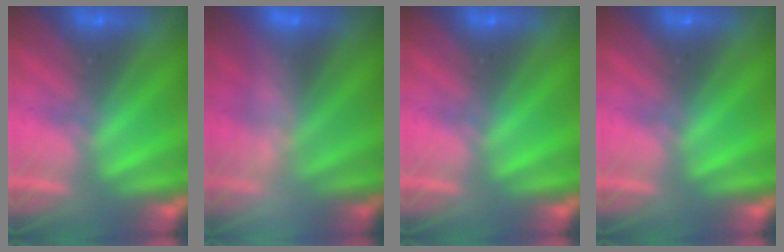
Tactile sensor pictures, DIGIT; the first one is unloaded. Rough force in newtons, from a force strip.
{"total": 2.4}
{"total": 0.0}
{"total": 0.0}